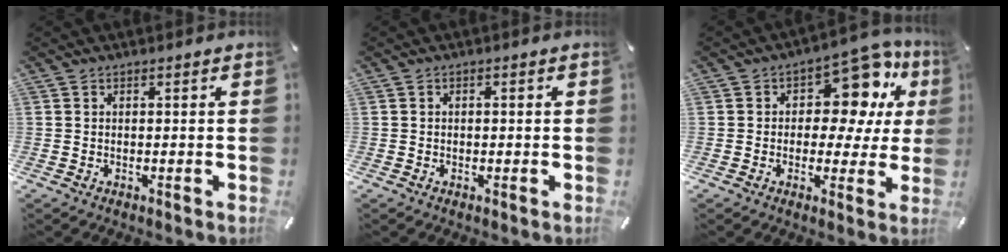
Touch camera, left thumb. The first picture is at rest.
{"total": 0.7, "force": [-0.1, 0.6, 0.4], "torque": [-0.007, 0.003, -0.004]}
{"total": 13.7, "force": [6.9, 8.1, 8.6], "torque": [-0.108, -0.050, 0.121]}